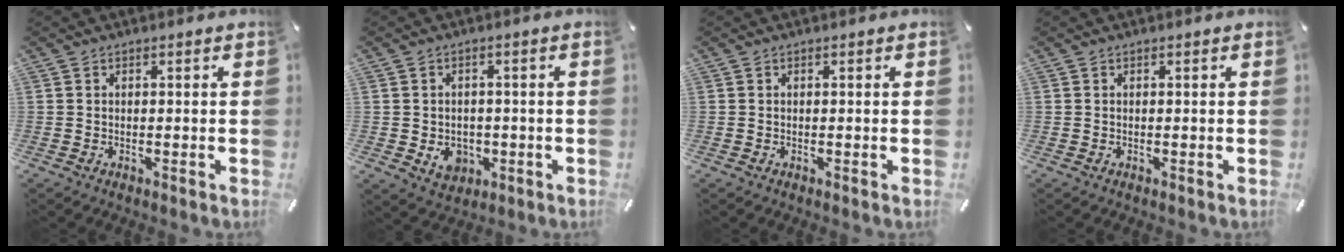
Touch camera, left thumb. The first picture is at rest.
{"total": 4.8, "force": [-0.8, 4.3, 2.0], "torque": [-0.020, -0.003, -0.016]}
{"total": 0.0}
{"total": 0.0}